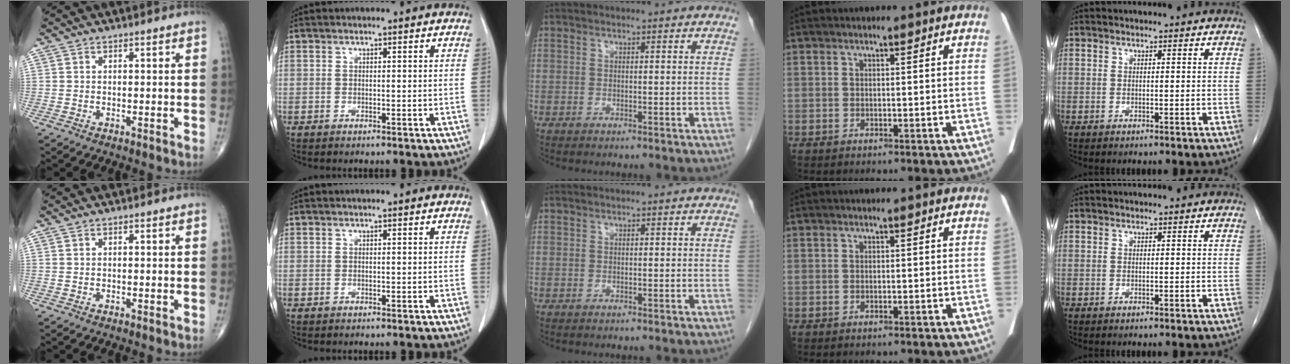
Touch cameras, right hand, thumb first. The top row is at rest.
{}